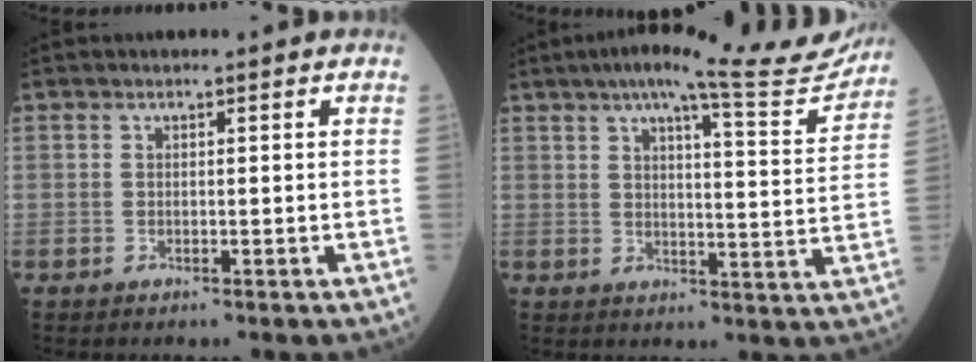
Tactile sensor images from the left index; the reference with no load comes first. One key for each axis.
{"total": 15.9, "fx": 14.2, "fy": 1.2, "fz": 7.0, "tx": -0.097, "ty": -0.021, "tz": 0.171}